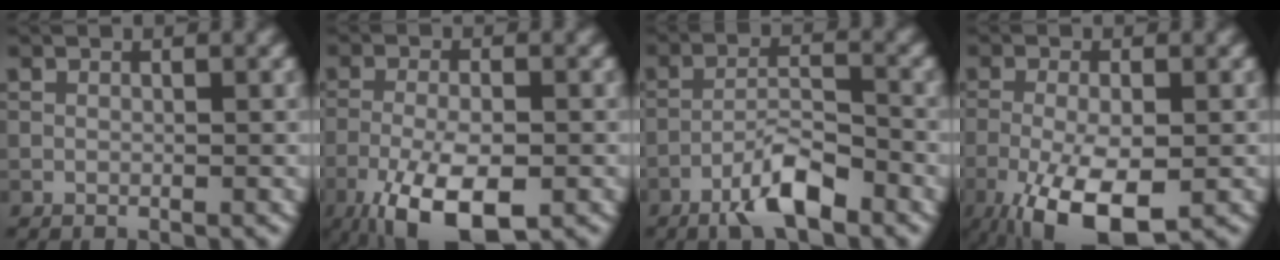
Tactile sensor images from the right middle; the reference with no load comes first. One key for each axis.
{"total": 8.2, "fx": -4.4, "fy": 3.0, "fz": 6.2, "tx": -0.124, "ty": -0.012, "tz": -0.078}
{"total": 4.8, "fx": -3.3, "fy": 1.1, "fz": 3.3, "tx": -0.061, "ty": 0.009, "tz": -0.066}
{"total": 7.7, "fx": -3.5, "fy": 2.8, "fz": 6.2, "tx": -0.126, "ty": -0.012, "tz": -0.058}